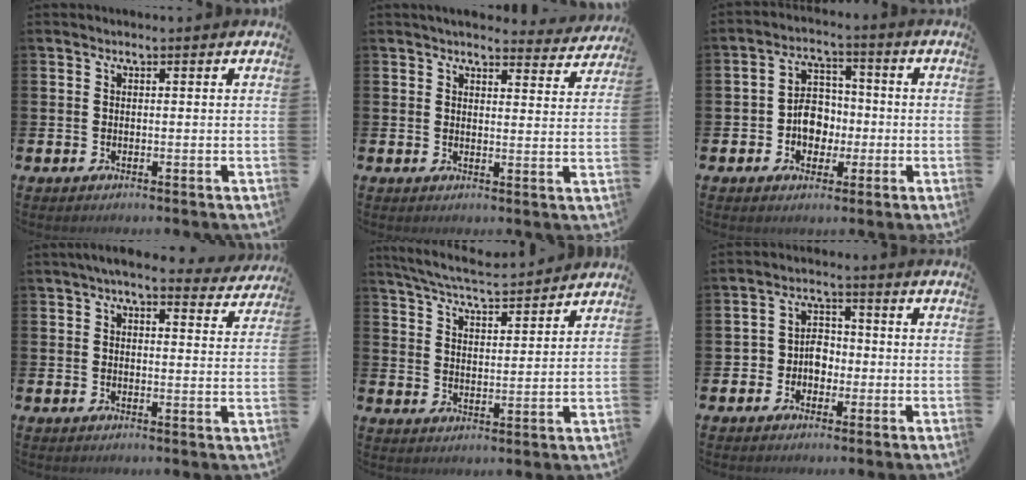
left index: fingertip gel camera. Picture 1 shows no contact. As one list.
[{"total": 4.3, "force": [4.1, 0.9, 0.7], "torque": [-0.014, -0.027, 0.071]}, {"total": 5.6, "force": [-0.9, 4.5, 3.1], "torque": [-0.050, 0.008, -0.025]}, {"total": 5.3, "force": [4.7, 1.0, 2.1], "torque": [-0.041, -0.017, 0.084]}, {"total": 6.1, "force": [5.9, 0.4, 1.5], "torque": [-0.051, -0.038, 0.104]}, {"total": 3.6, "force": [-1.2, 3.0, 1.5], "torque": [-0.027, 0.004, -0.031]}]